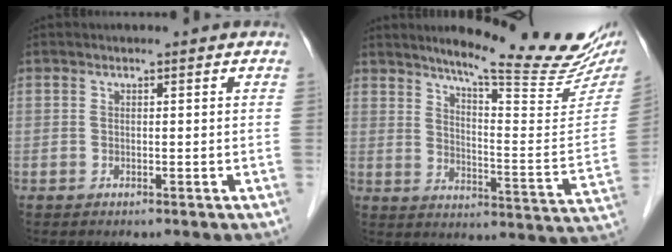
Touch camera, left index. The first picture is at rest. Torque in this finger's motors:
{"motor_torque": [0.80, -0.83, 0.23, 0.05]}